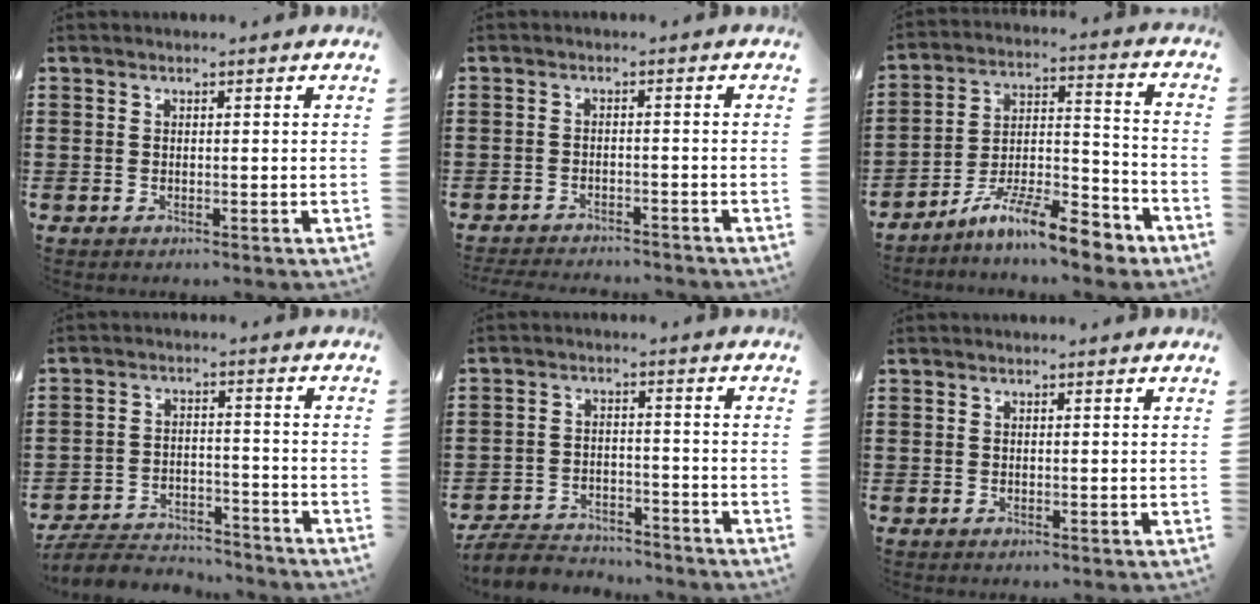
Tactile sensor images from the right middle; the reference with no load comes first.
{"total": 2.5, "force": [-2.5, 0.2, 0.0], "torque": [-0.006, 0.000, -0.054]}
{"total": 11.4, "force": [-9.3, 2.0, 6.3], "torque": [-0.102, 0.032, -0.175]}
{"total": 4.9, "force": [-4.8, 1.2, 0.6], "torque": [-0.025, 0.007, -0.102]}
{"total": 4.7, "force": [-4.6, 1.2, 0.4], "torque": [-0.022, 0.005, -0.099]}
{"total": 0.0}